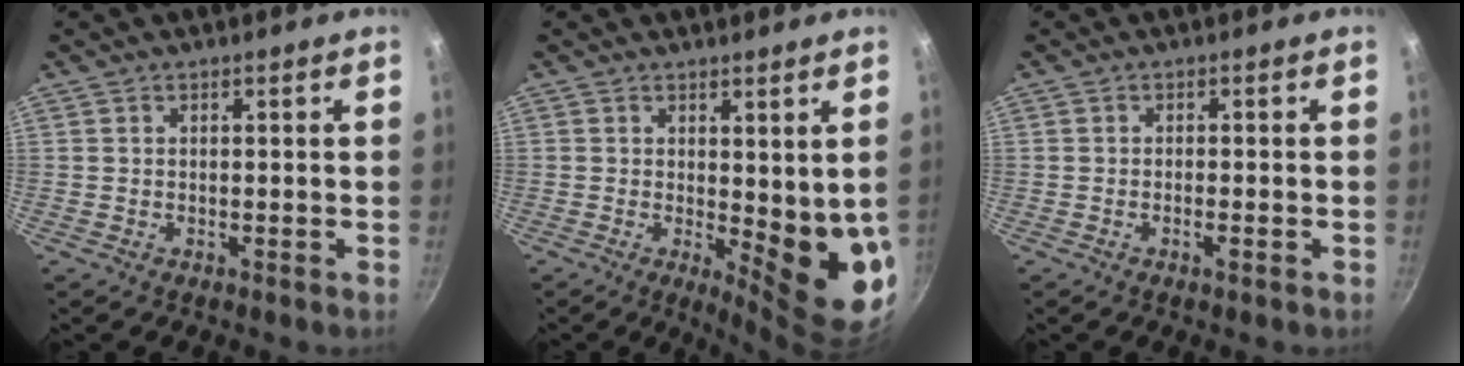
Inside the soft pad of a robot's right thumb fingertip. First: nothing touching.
{"total": 10.7, "force": [0.4, 3.6, 10.0], "torque": [-0.104, -0.027, 0.014]}
{"total": 1.4, "force": [-0.7, 0.3, 1.1], "torque": [-0.029, 0.005, -0.014]}